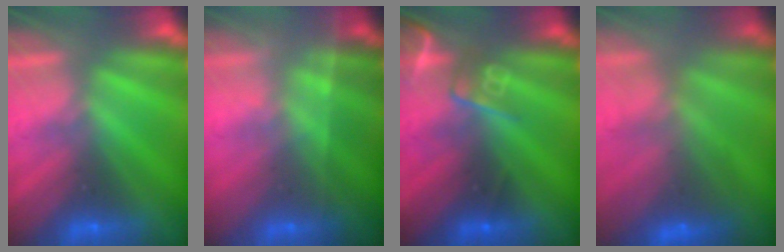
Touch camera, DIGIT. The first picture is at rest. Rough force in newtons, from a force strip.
{"total": 1.7}
{"total": 2.6}
{"total": 11.6}